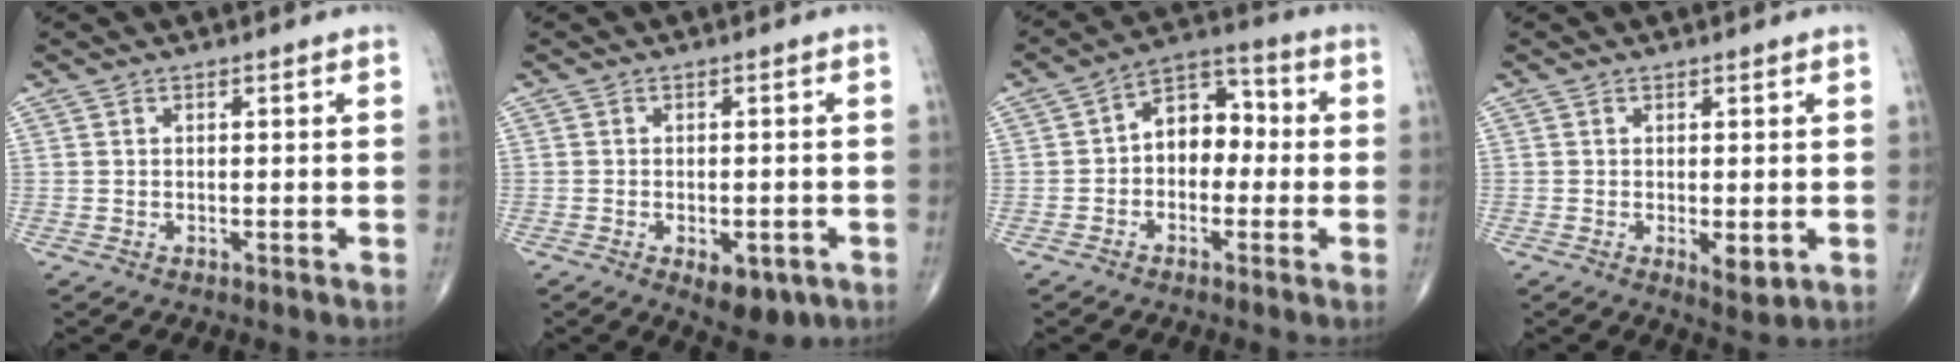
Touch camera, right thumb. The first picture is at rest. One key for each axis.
{"total": 6.4, "fx": -2.7, "fy": 3.2, "fz": 4.8, "tx": -0.061, "ty": 0.006, "tz": -0.026}
{"total": 9.1, "fx": -0.4, "fy": 6.5, "fz": 6.5, "tx": -0.064, "ty": 0.038, "tz": -0.023}
{"total": 3.4, "fx": -0.7, "fy": 1.3, "fz": 3.0, "tx": -0.042, "ty": -0.010, "tz": -0.007}